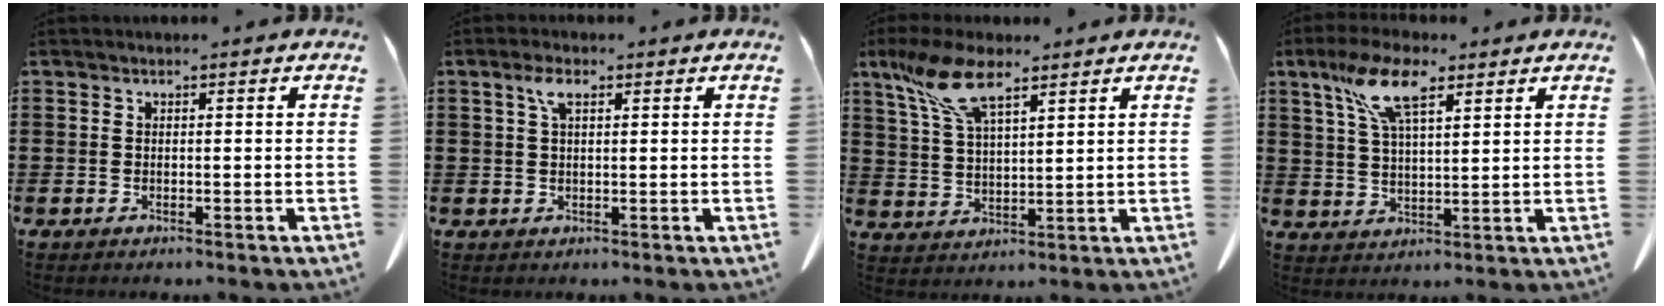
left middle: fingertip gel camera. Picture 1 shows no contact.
{"total": 3.2, "force": [1.4, 1.0, 2.6], "torque": [-0.059, 0.005, 0.025]}
{"total": 9.9, "force": [6.2, 3.3, 7.0], "torque": [-0.163, -0.008, 0.111]}
{"total": 9.1, "force": [5.3, 2.8, 6.9], "torque": [-0.146, 0.003, 0.096]}